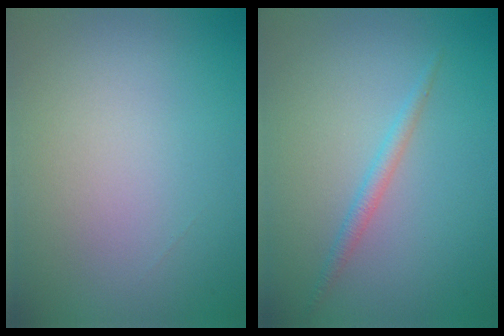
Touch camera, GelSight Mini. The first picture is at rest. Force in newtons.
{"total": 1.4, "press": 1.4, "slide": 0.1}